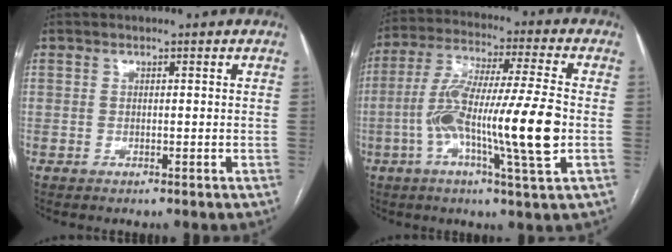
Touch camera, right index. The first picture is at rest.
{"total": 16.5, "force": [-3.1, 0.4, 16.2], "torque": [-0.302, 0.001, -0.059]}